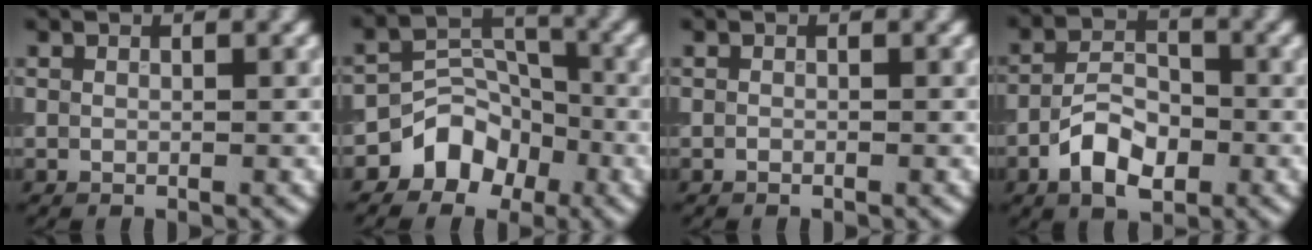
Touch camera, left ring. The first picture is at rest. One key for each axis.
{"total": 4.4, "fx": -2.7, "fy": 3.2, "fz": 1.4, "tx": -0.009, "ty": 0.006, "tz": -0.049}
{"total": 0.0}
{"total": 5.1, "fx": -2.5, "fy": 2.8, "fz": 3.6, "tx": -0.059, "ty": 0.006, "tz": -0.052}